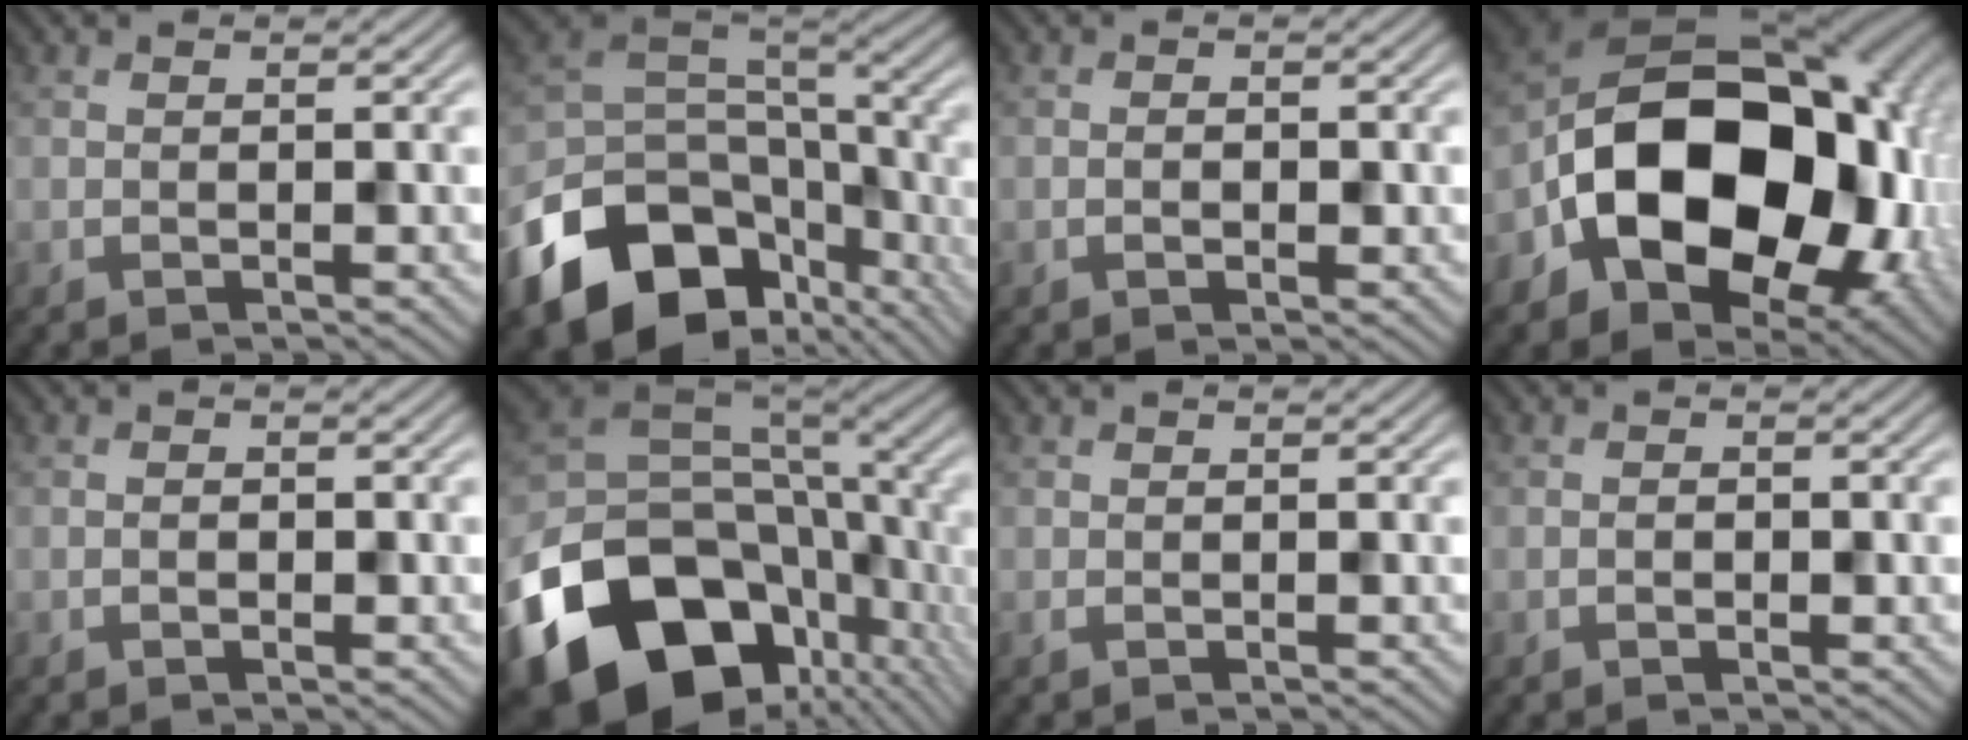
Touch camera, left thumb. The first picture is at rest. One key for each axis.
{"total": 16.1, "fx": -8.2, "fy": 11.1, "fz": 8.2, "tx": -0.189, "ty": -0.042, "tz": -0.130}
{"total": 1.6, "fx": -0.5, "fy": 0.8, "fz": 1.2, "tx": -0.018, "ty": 0.000, "tz": -0.005}
{"total": 20.5, "fx": -4.7, "fy": 14.0, "fz": 14.2, "tx": -0.258, "ty": -0.027, "tz": -0.078}
{"total": 0.9, "fx": -0.4, "fy": 0.4, "fz": 0.7, "tx": -0.012, "ty": 0.000, "tz": -0.004}
{"total": 20.0, "fx": -8.5, "fy": 13.5, "fz": 12.0, "tx": -0.289, "ty": -0.054, "tz": -0.122}
{"total": 0.5, "fx": 0.0, "fy": 0.2, "fz": 0.5, "tx": -0.012, "ty": 0.000, "tz": 0.004}
{"total": 1.3, "fx": -0.5, "fy": 0.7, "fz": 1.0, "tx": -0.015, "ty": 0.000, "tz": -0.004}